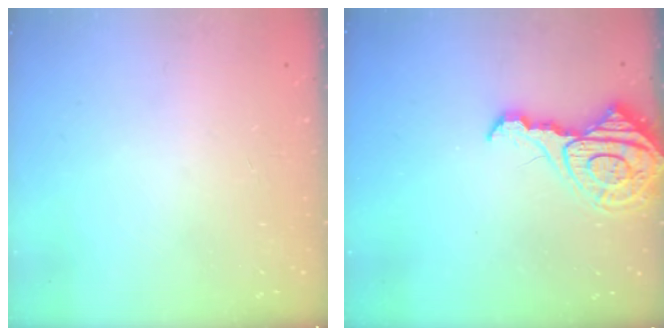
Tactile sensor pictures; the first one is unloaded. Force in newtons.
{"total": 12.2, "press": 12.2, "slide": 1.1}